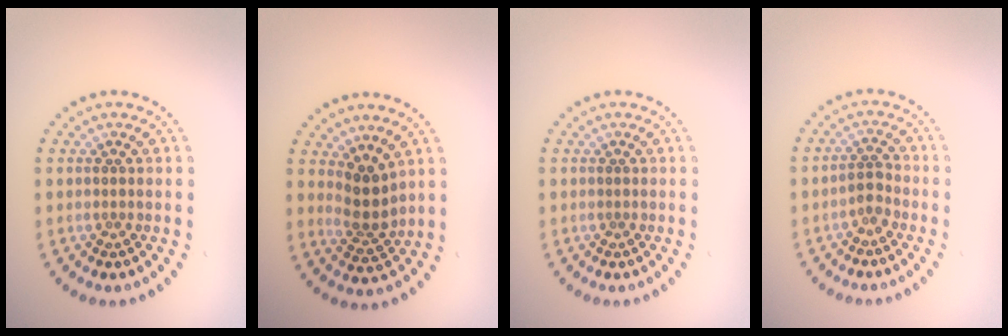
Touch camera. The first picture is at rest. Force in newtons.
{"total": 2.9, "press": 2.2, "slide": 1.9}
{"total": 0.0}
{"total": 1.5, "press": 1.2, "slide": 0.9}